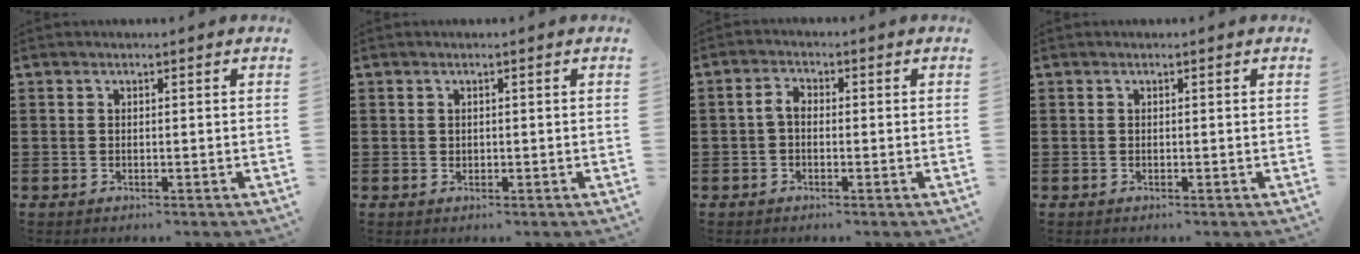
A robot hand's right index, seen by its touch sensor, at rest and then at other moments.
{"total": 0.6, "force": [0.3, 0.5, 0.2], "torque": [-0.005, 0.001, 0.006]}
{"total": 2.4, "force": [-0.5, 1.3, 1.9], "torque": [-0.045, 0.002, -0.012]}
{"total": 0.0}